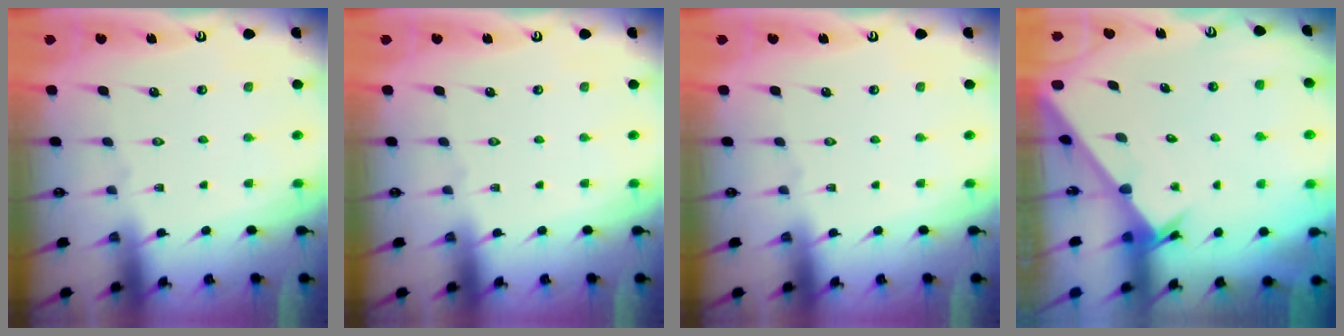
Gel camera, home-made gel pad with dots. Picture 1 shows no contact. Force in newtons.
{"total": 0.0}
{"total": 0.0}
{"total": 2.4, "press": 2.4, "slide": 0.2}